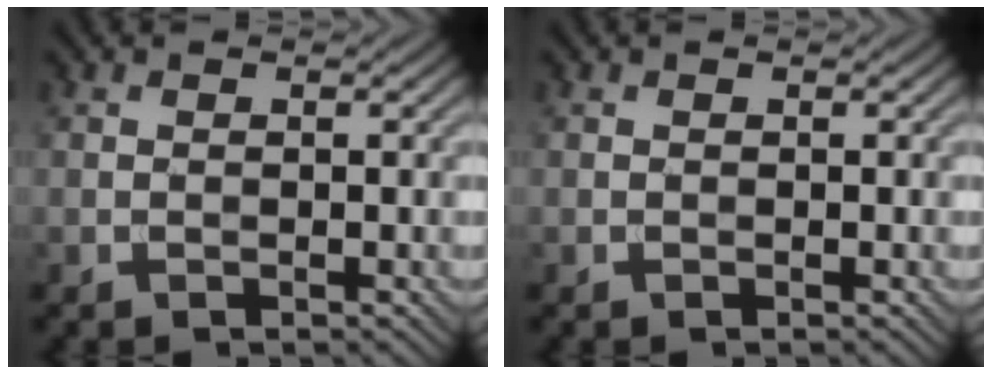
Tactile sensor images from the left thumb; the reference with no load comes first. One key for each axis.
{"total": 0.0}